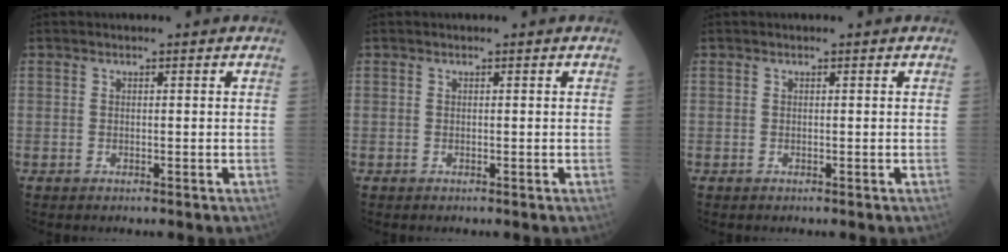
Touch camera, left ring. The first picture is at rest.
{"total": 0.0}
{"total": 0.0}